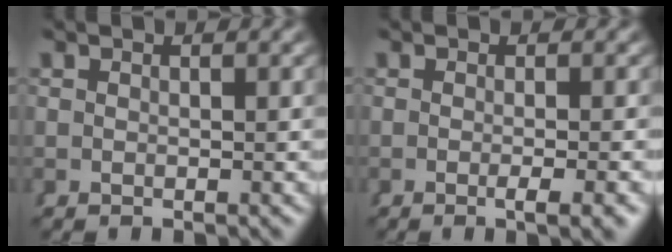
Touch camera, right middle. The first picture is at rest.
{"total": 2.2, "force": [-1.3, -0.1, 1.8], "torque": [-0.026, 0.000, -0.021]}